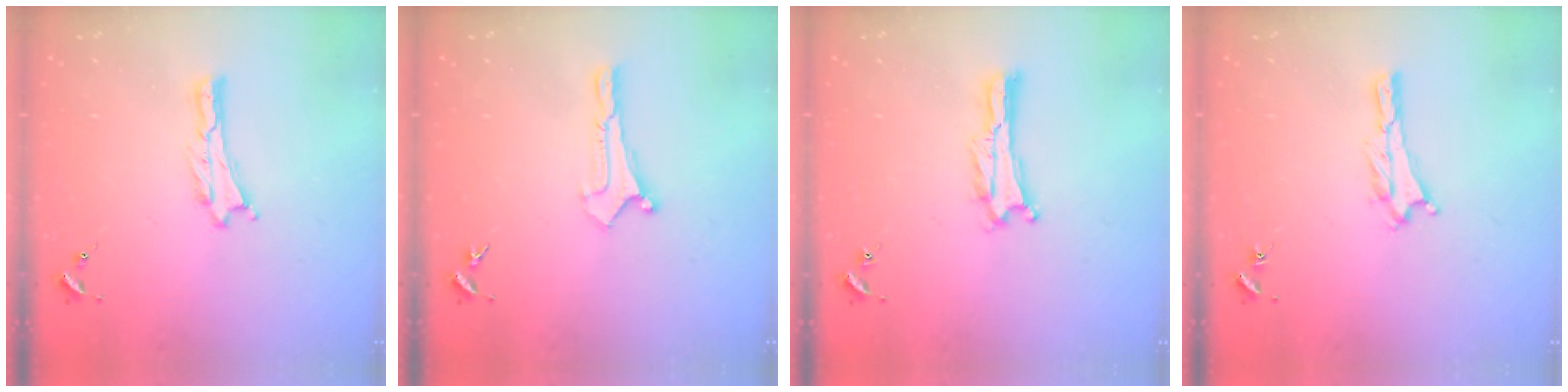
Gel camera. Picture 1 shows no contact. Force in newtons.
{"total": 0.0}
{"total": 0.0}
{"total": 1.2, "press": 1.1, "slide": 0.2}